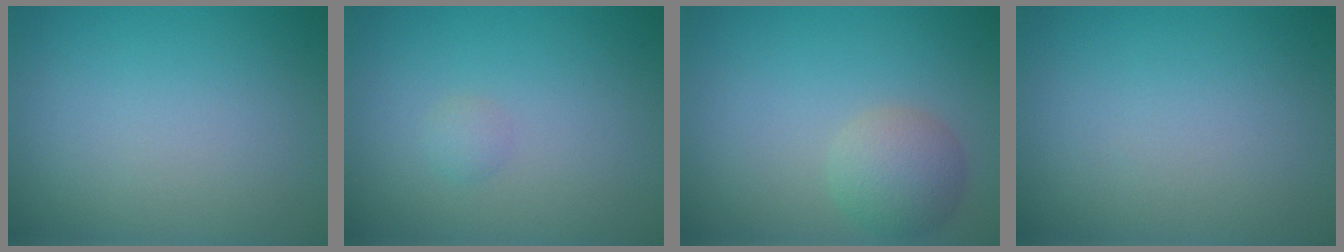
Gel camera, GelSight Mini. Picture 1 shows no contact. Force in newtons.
{"total": 0.7, "press": 0.7, "slide": 0.0}
{"total": 3.2, "press": 3.2, "slide": 0.2}
{"total": 0.0}